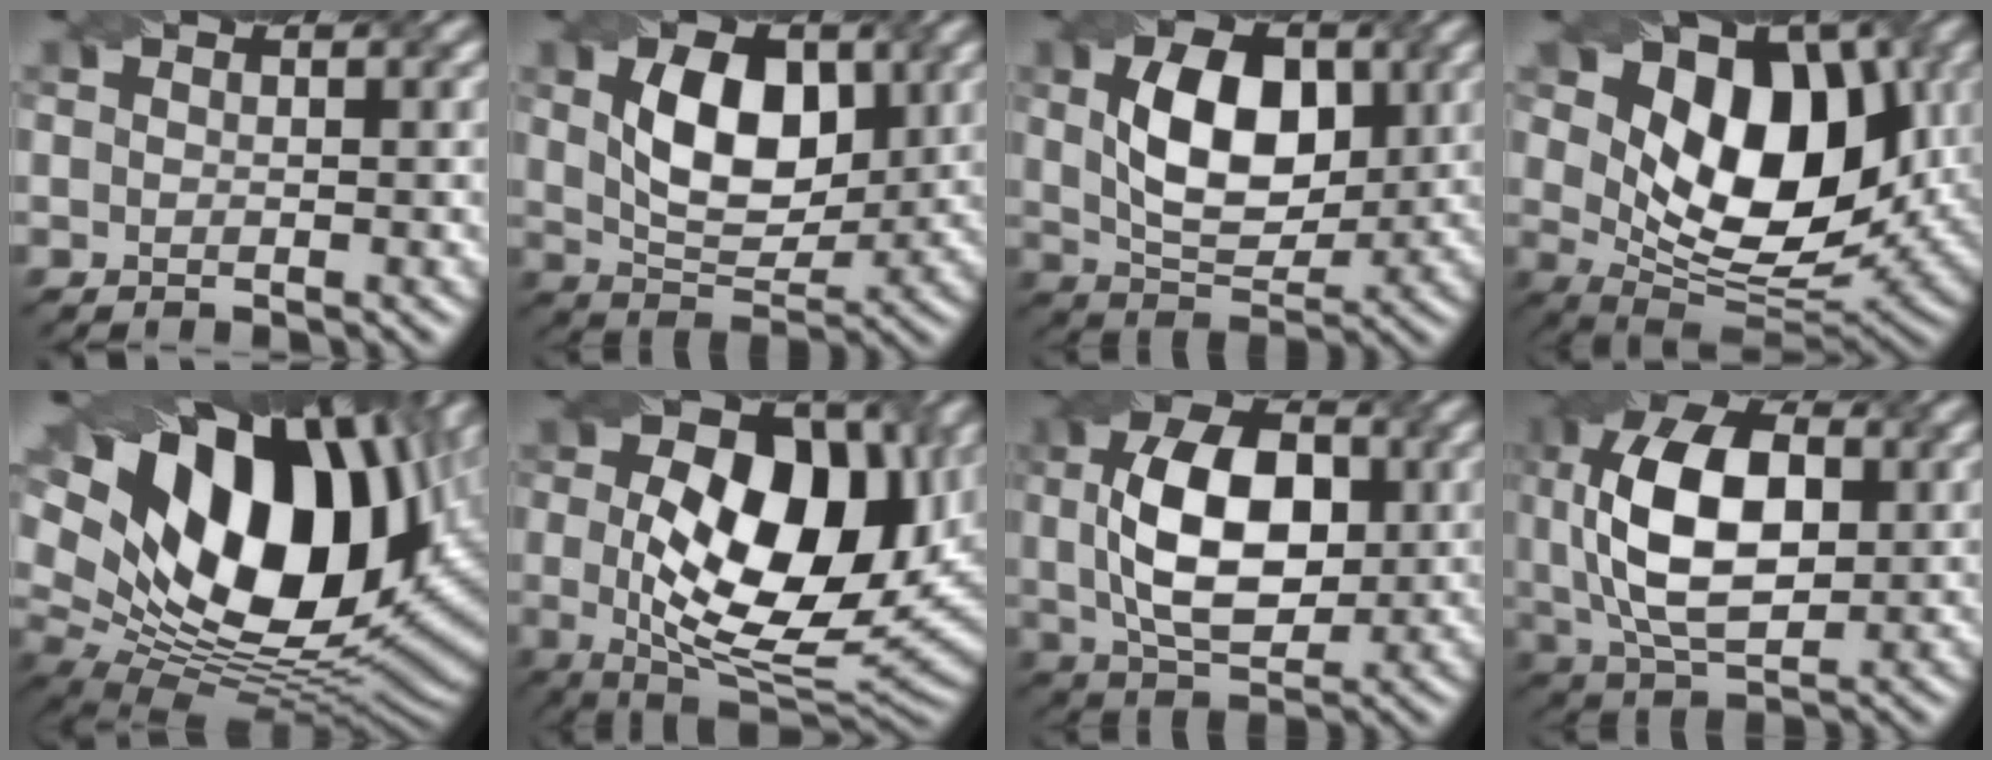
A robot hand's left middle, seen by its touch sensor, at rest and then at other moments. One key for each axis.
{"total": 5.8, "fx": 0.5, "fy": 3.4, "fz": 4.6, "tx": -0.090, "ty": 0.012, "tz": 0.023}
{"total": 6.5, "fx": 0.2, "fy": 3.9, "fz": 5.1, "tx": -0.100, "ty": 0.016, "tz": 0.019}
{"total": 10.3, "fx": 2.2, "fy": 6.4, "fz": 7.8, "tx": -0.123, "ty": 0.006, "tz": 0.044}
{"total": 19.0, "fx": 5.6, "fy": 12.0, "fz": 13.6, "tx": -0.255, "ty": 0.021, "tz": 0.126}
{"total": 13.2, "fx": 0.3, "fy": 7.1, "fz": 11.1, "tx": -0.171, "ty": 0.004, "tz": 0.014}
{"total": 8.3, "fx": -0.3, "fy": 4.8, "fz": 6.7, "tx": -0.133, "ty": 0.018, "tz": 0.006}
{"total": 9.8, "fx": 0.0, "fy": 5.6, "fz": 8.0, "tx": -0.183, "ty": 0.022, "tz": 0.014}